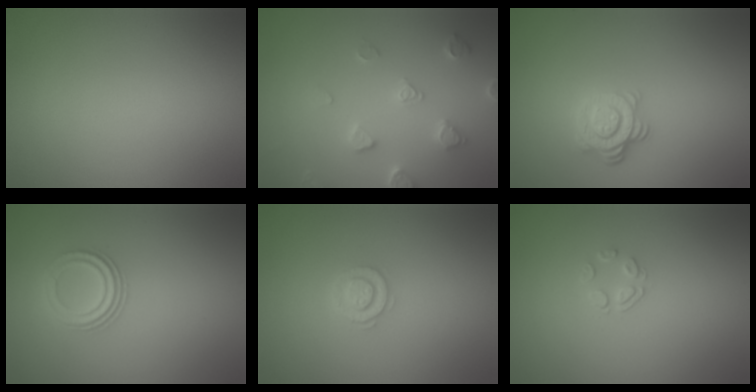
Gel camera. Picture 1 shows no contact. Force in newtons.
{"total": 2.9, "press": 2.8, "slide": 0.7}
{"total": 3.8, "press": 2.7, "slide": 2.6}
{"total": 2.6, "press": 2.3, "slide": 1.2}
{"total": 2.0, "press": 1.9, "slide": 0.4}
{"total": 1.4, "press": 0.6, "slide": 1.2}